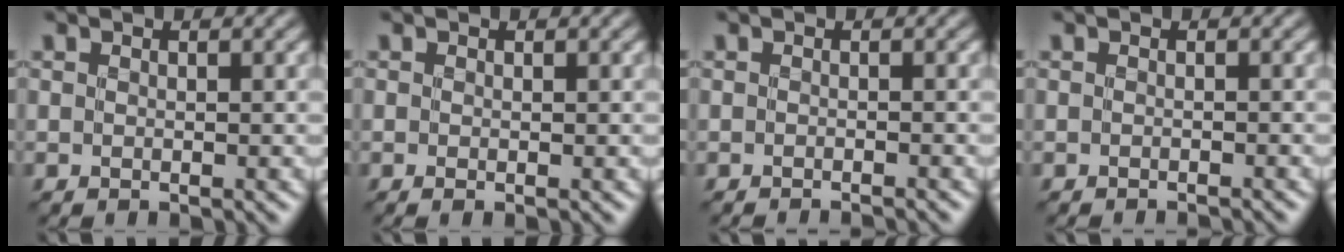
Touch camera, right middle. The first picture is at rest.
{"total": 0.5, "force": [-0.1, 0.1, 0.5], "torque": [-0.010, -0.005, -0.003]}
{"total": 1.5, "force": [-1.4, 0.2, 0.7], "torque": [0.004, -0.002, -0.020]}
{"total": 1.3, "force": [-1.2, 0.2, 0.4], "torque": [0.006, -0.002, -0.017]}